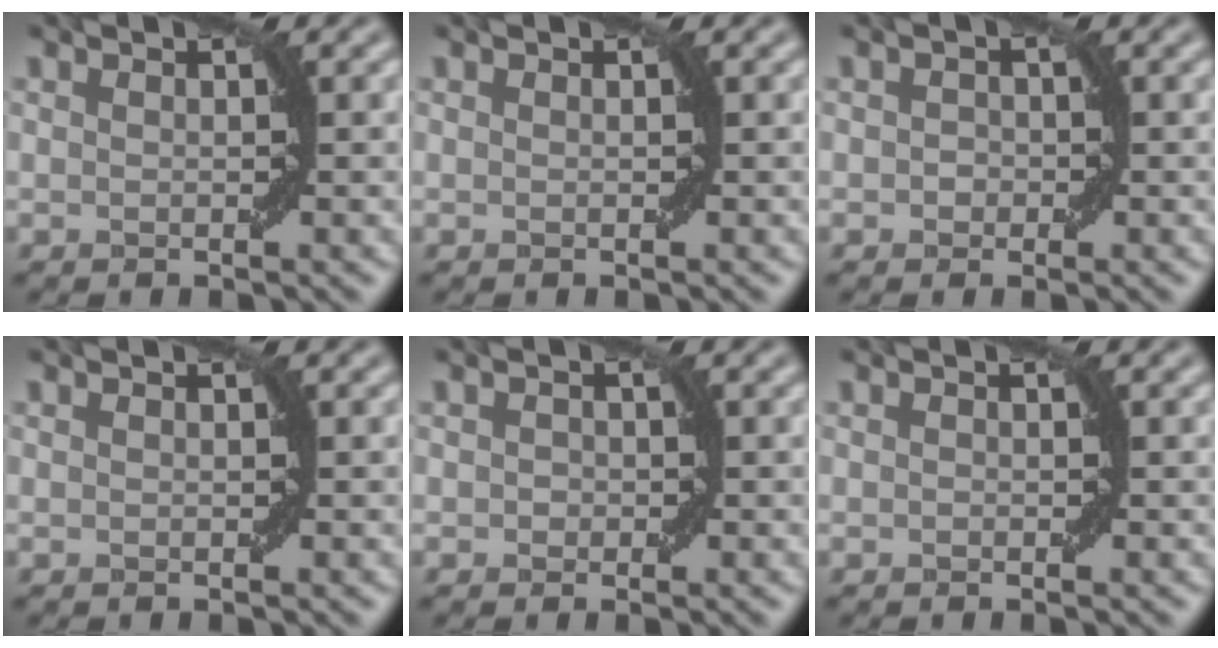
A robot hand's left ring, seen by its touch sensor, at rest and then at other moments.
{"total": 0.0}
{"total": 0.9, "force": [-0.3, 0.8, 0.2], "torque": [0.000, 0.000, -0.008]}
{"total": 0.0}
{"total": 0.7, "force": [-0.1, 0.6, 0.1], "torque": [0.001, -0.001, -0.005]}
{"total": 0.0}